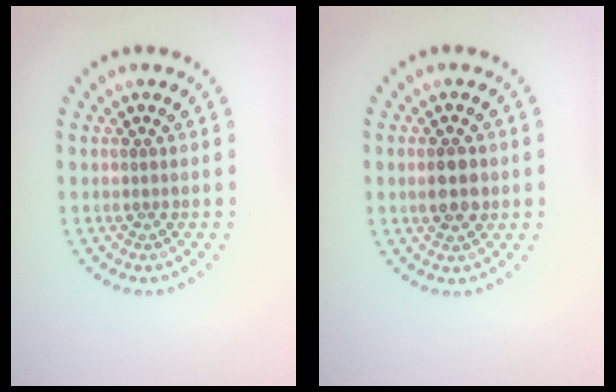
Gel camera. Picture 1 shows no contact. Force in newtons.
{"total": 2.8, "press": 2.8, "slide": 0.2}